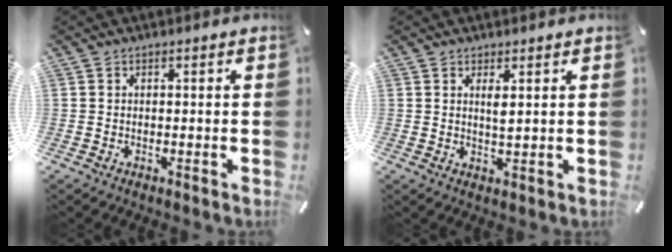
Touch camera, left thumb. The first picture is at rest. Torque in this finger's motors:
{"motor_torque": [0.64, 0.50, 0.65, -0.21, 0.07]}